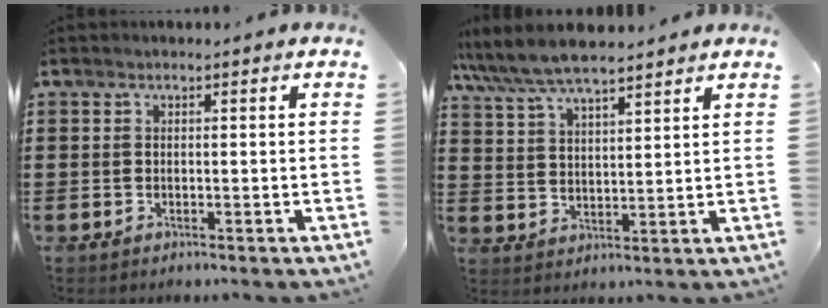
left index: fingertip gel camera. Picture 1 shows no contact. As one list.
[{"total": 6.6, "force": [6.1, 1.2, 2.4], "torque": [-0.069, -0.020, 0.110]}]